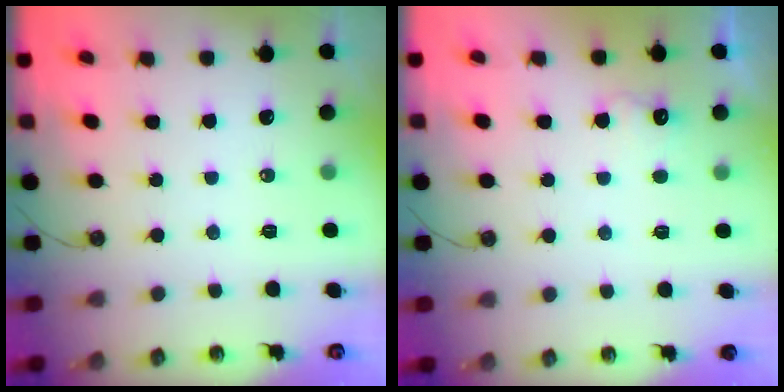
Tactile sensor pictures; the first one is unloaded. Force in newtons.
{"total": 7.2, "press": 7.0, "slide": 1.4}